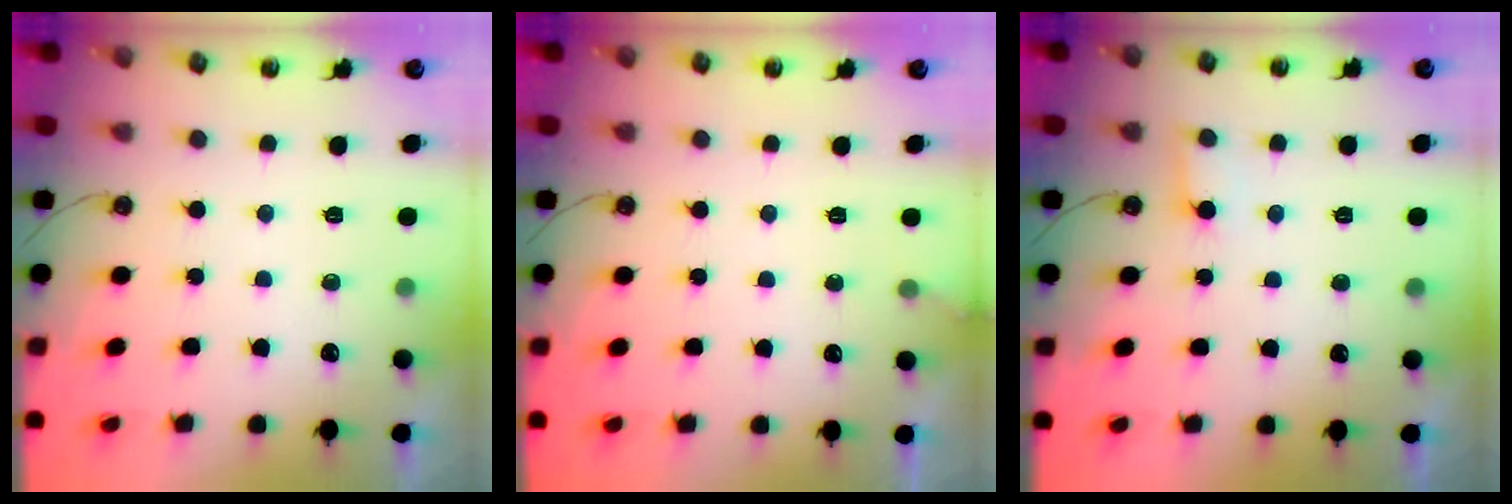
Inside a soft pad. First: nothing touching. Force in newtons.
{"total": 2.8, "press": 2.8, "slide": 0.2}
{"total": 4.3, "press": 4.2, "slide": 0.3}